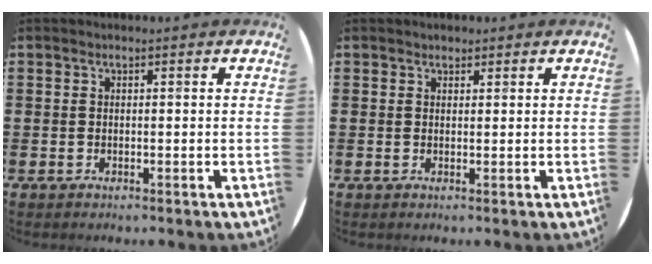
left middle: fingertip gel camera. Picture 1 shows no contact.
{"total": 0.9, "force": [0.8, 0.3, -0.1], "torque": [0.000, 0.002, 0.016]}